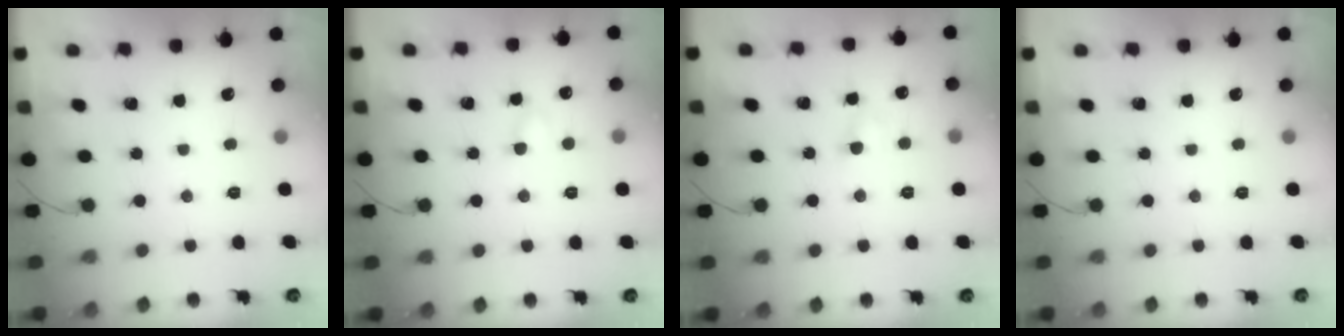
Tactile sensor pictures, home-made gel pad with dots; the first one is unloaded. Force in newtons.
{"total": 3.0, "press": 2.8, "slide": 1.1}
{"total": 3.7, "press": 3.4, "slide": 1.4}
{"total": 0.0}